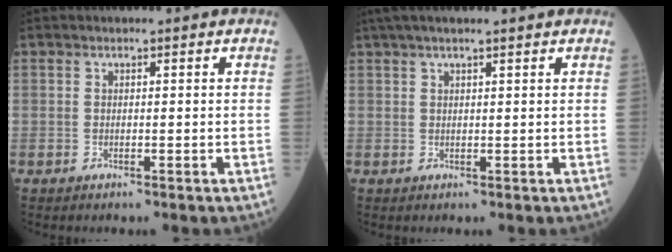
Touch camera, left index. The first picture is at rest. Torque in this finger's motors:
{"motor_torque": [0.38, -0.14, -0.01, 0.01]}